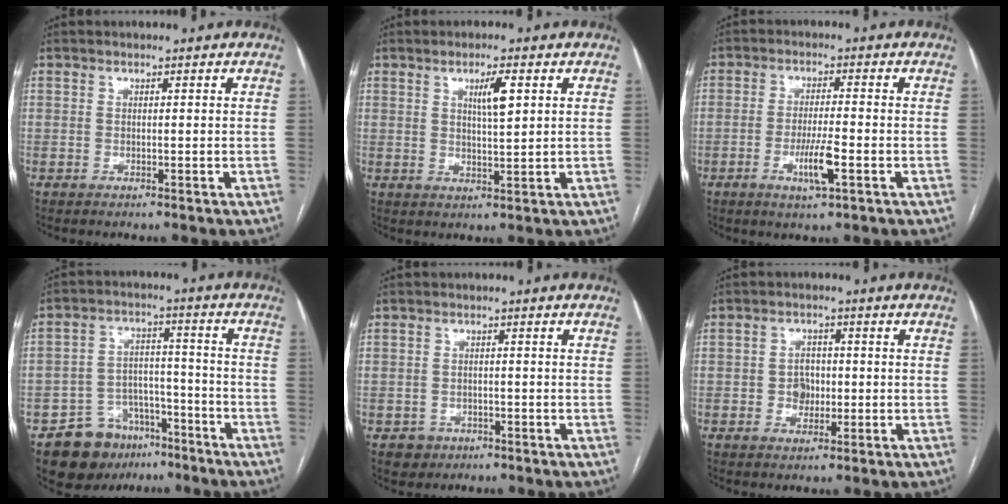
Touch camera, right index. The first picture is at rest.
{"total": 4.2, "force": [1.7, 0.5, 3.8], "torque": [-0.068, -0.001, 0.029]}
{"total": 5.4, "force": [-2.1, 0.4, 5.0], "torque": [-0.091, -0.006, -0.035]}
{"total": 10.9, "force": [-7.2, 7.3, 3.7], "torque": [-0.060, 0.030, -0.109]}
{"total": 2.7, "force": [-1.4, 2.3, 0.1], "torque": [0.001, 0.010, -0.020]}
{"total": 3.1, "force": [-0.4, 2.5, 1.8], "torque": [-0.017, 0.008, -0.004]}